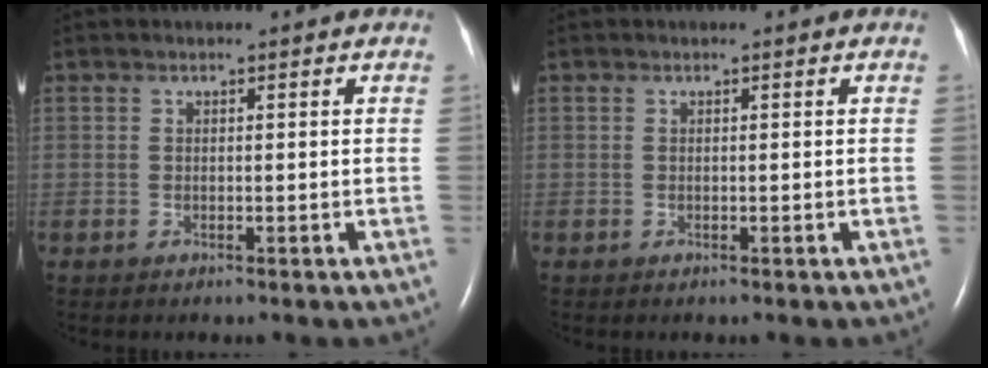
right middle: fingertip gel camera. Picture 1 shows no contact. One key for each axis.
{"total": 0.0}